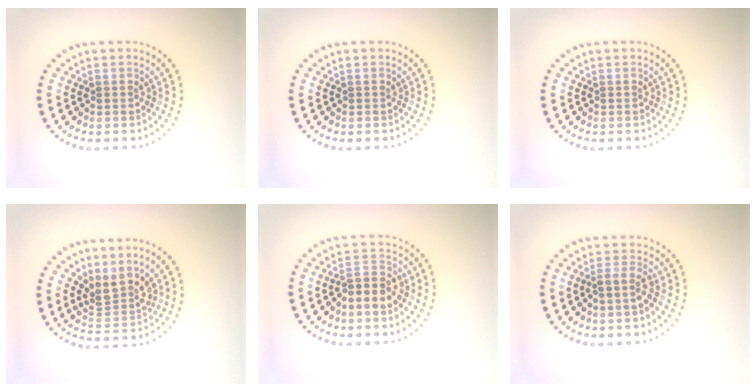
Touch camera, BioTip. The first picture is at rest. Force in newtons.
{"total": 0.0}
{"total": 0.0}
{"total": 2.8, "press": 2.0, "slide": 2.0}
{"total": 2.9, "press": 2.7, "slide": 1.1}
{"total": 1.8, "press": 1.4, "slide": 1.1}